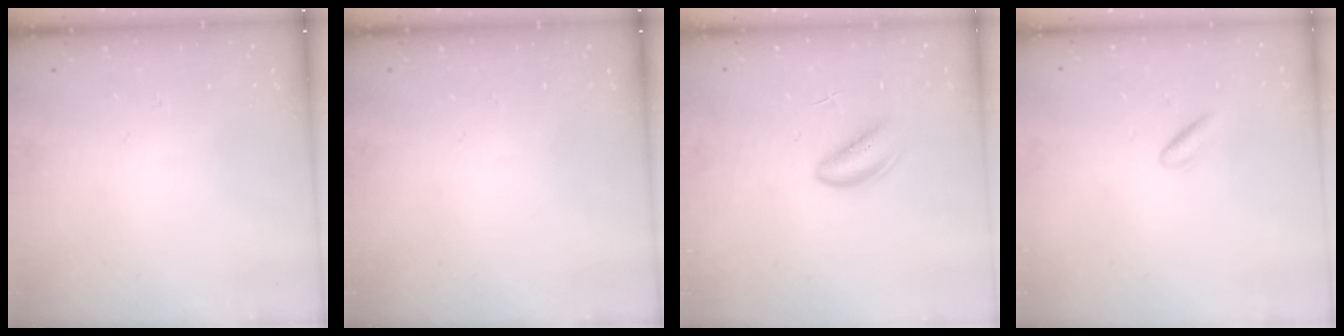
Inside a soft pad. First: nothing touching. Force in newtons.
{"total": 0.0}
{"total": 4.7, "press": 4.7, "slide": 0.5}
{"total": 2.2, "press": 2.0, "slide": 0.9}